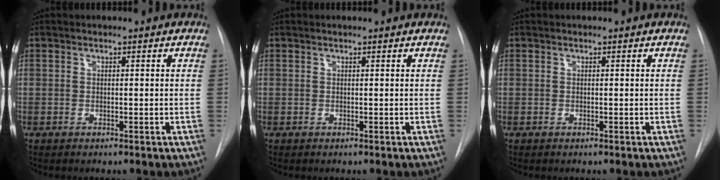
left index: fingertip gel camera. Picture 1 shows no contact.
{"total": 0.8, "force": [0.8, 0.0, 0.3], "torque": [-0.008, 0.010, 0.011]}
{"total": 0.0}